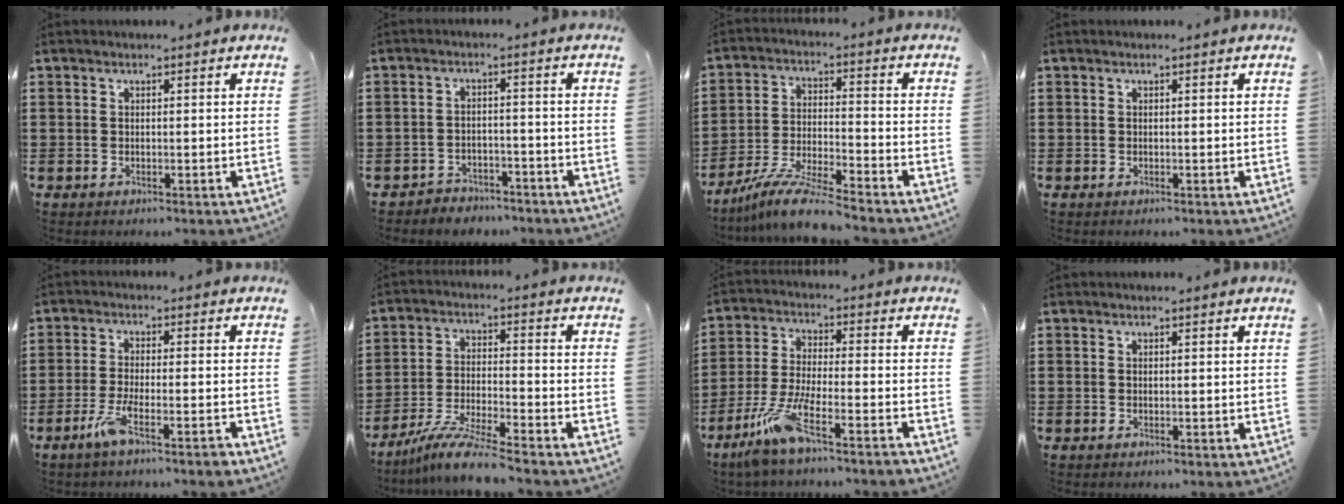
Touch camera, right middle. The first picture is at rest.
{"total": 3.1, "force": [-3.0, 0.8, -0.2], "torque": [-0.005, 0.002, -0.065]}
{"total": 8.8, "force": [-7.8, 0.1, 3.9], "torque": [-0.078, 0.001, -0.154]}
{"total": 0.0}
{"total": 5.2, "force": [-3.2, 0.7, 4.0], "torque": [-0.086, -0.009, -0.060]}
{"total": 8.0, "force": [-7.1, -0.1, 3.8], "torque": [-0.078, -0.007, -0.138]}
{"total": 8.5, "force": [-6.0, 0.6, 5.9], "torque": [-0.135, -0.015, -0.122]}
{"total": 0.0}